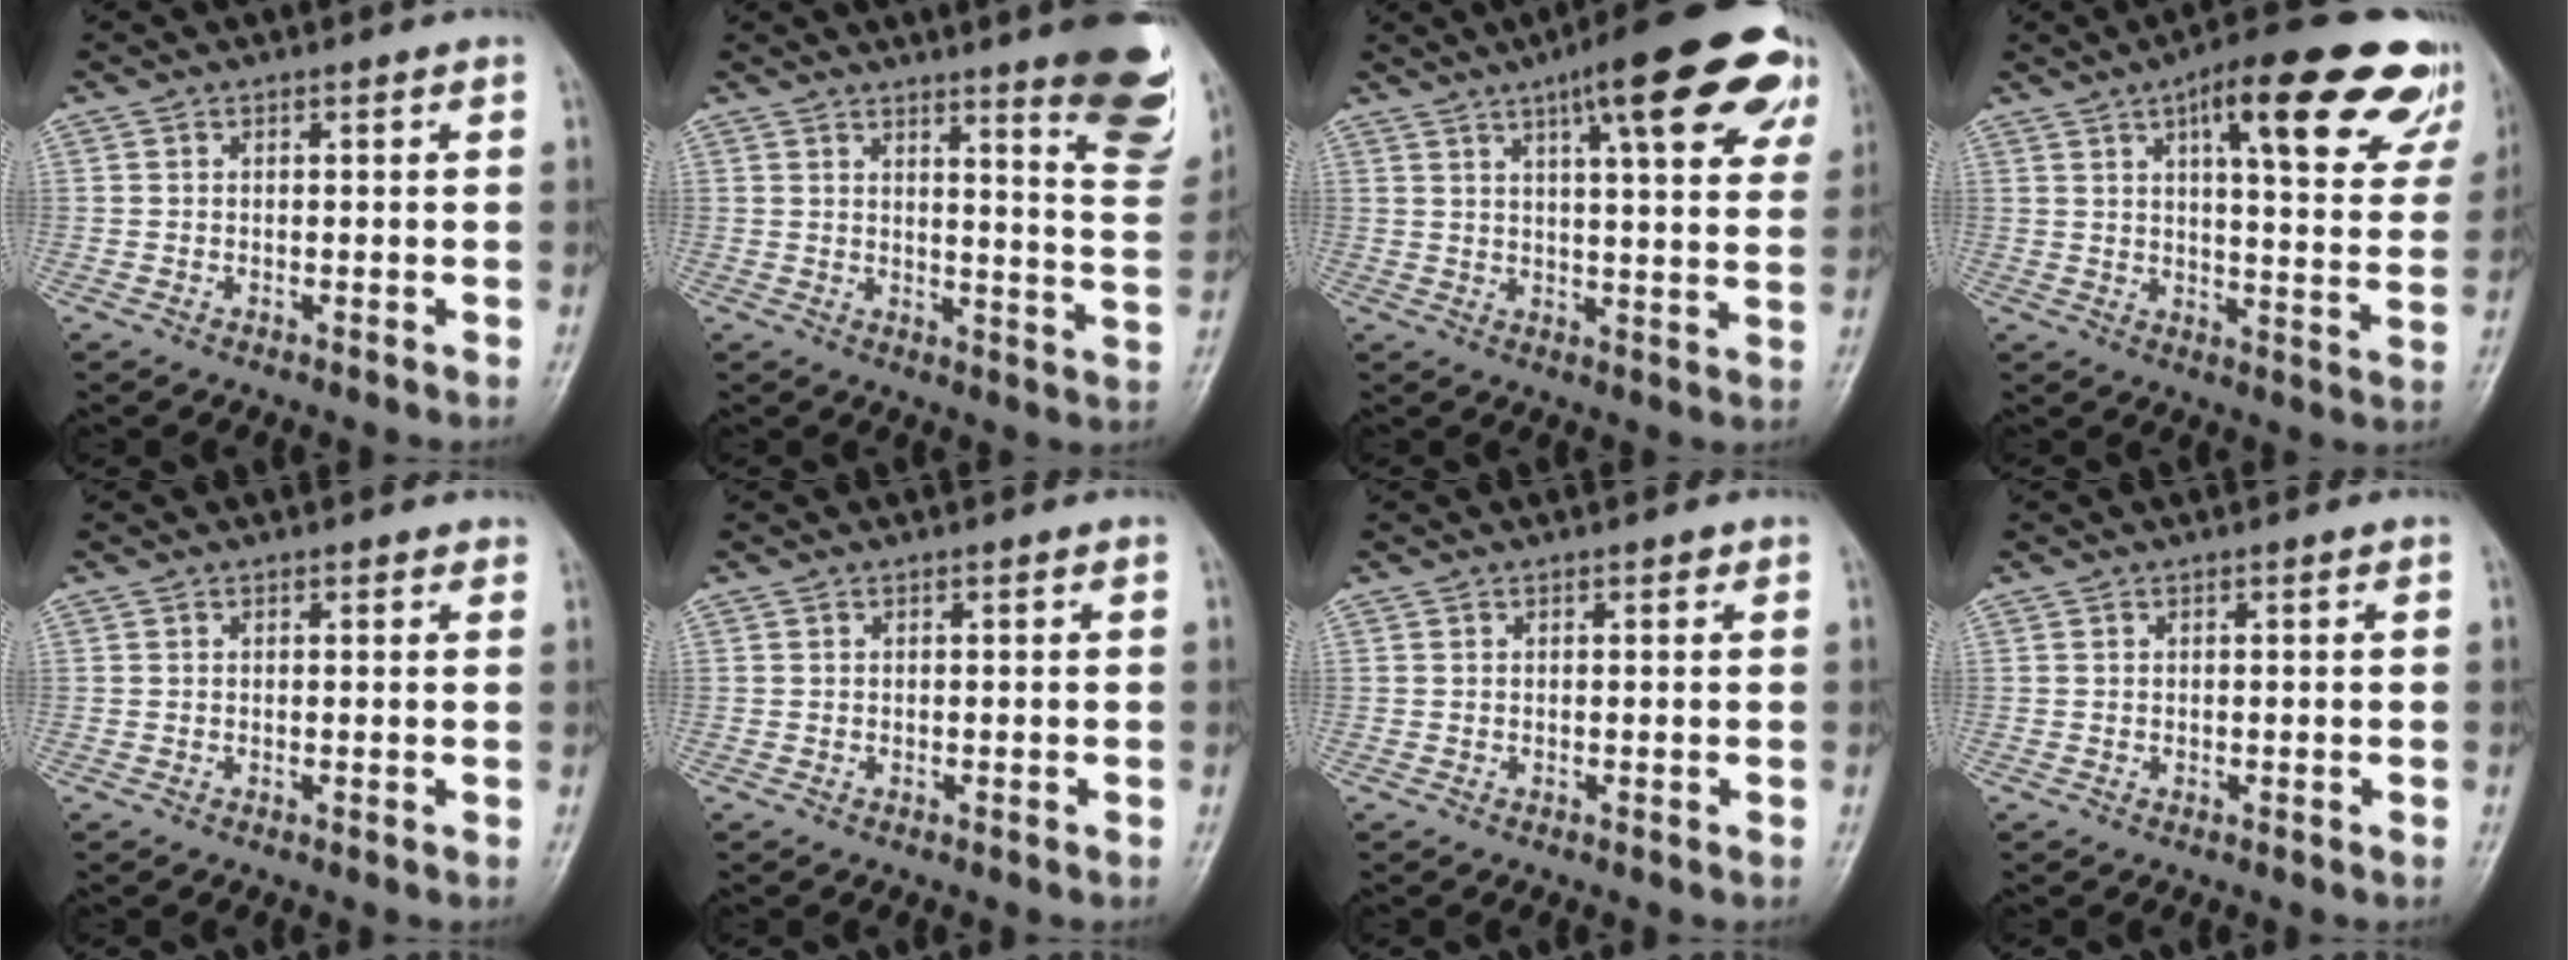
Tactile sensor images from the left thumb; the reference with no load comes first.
{"total": 15.9, "force": [10.2, 2.5, 12.0], "torque": [-0.120, -0.070, 0.122]}
{"total": 19.9, "force": [10.6, 4.9, 16.1], "torque": [-0.199, -0.016, 0.134]}
{"total": 23.3, "force": [12.8, 6.8, 18.2], "torque": [-0.214, -0.026, 0.163]}
{"total": 0.8, "force": [0.6, 0.5, 0.3], "torque": [0.002, -0.003, 0.003]}
{"total": 0.0}
{"total": 0.6, "force": [0.3, 0.4, 0.4], "torque": [0.002, 0.001, 0.000]}
{"total": 0.0}